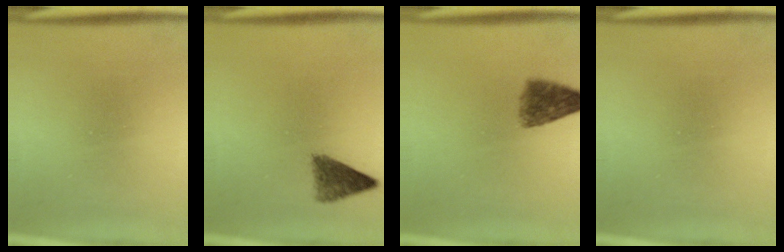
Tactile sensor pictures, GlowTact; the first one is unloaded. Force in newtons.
{"total": 3.9}
{"total": 5.1}
{"total": 0.0}